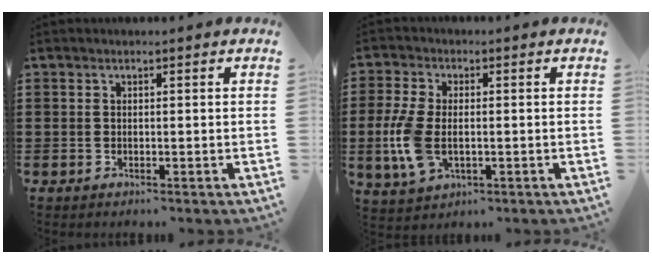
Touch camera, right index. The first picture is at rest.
{"total": 7.3, "force": [-1.0, 4.0, 6.0], "torque": [-0.147, -0.005, -0.023]}